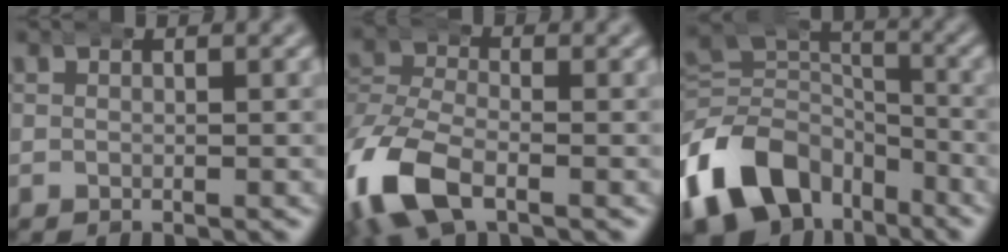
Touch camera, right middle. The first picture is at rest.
{"total": 6.5, "force": [-2.8, 4.1, 4.2], "torque": [-0.119, -0.022, -0.039]}
{"total": 11.1, "force": [-4.0, 8.7, 5.7], "torque": [-0.111, -0.045, -0.061]}